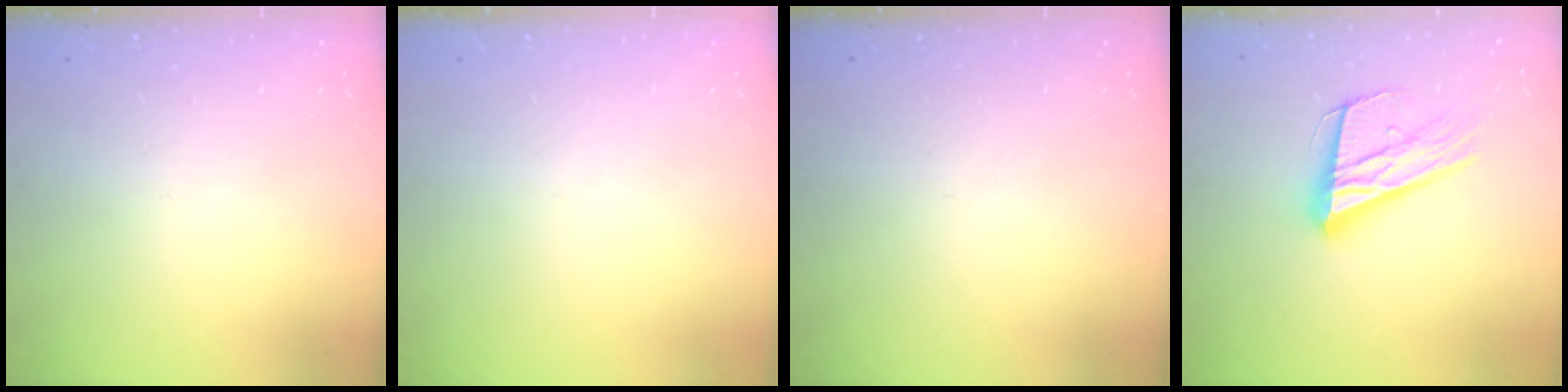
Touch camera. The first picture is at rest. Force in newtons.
{"total": 0.0}
{"total": 0.0}
{"total": 20.1, "press": 19.8, "slide": 3.8}